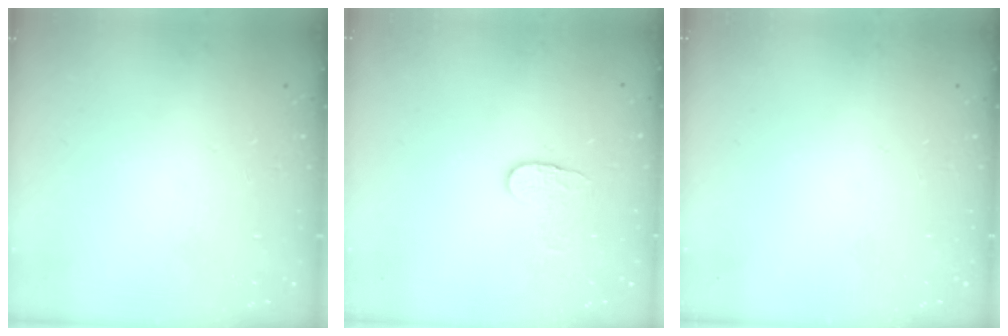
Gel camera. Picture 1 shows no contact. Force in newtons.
{"total": 5.0, "press": 4.9, "slide": 0.5}
{"total": 0.0}